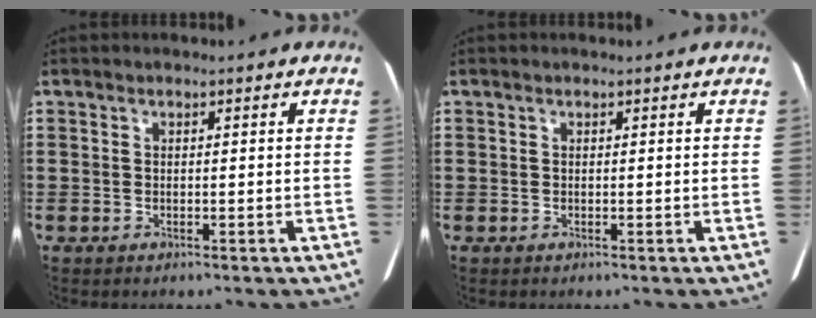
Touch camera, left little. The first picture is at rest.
{"total": 0.0}